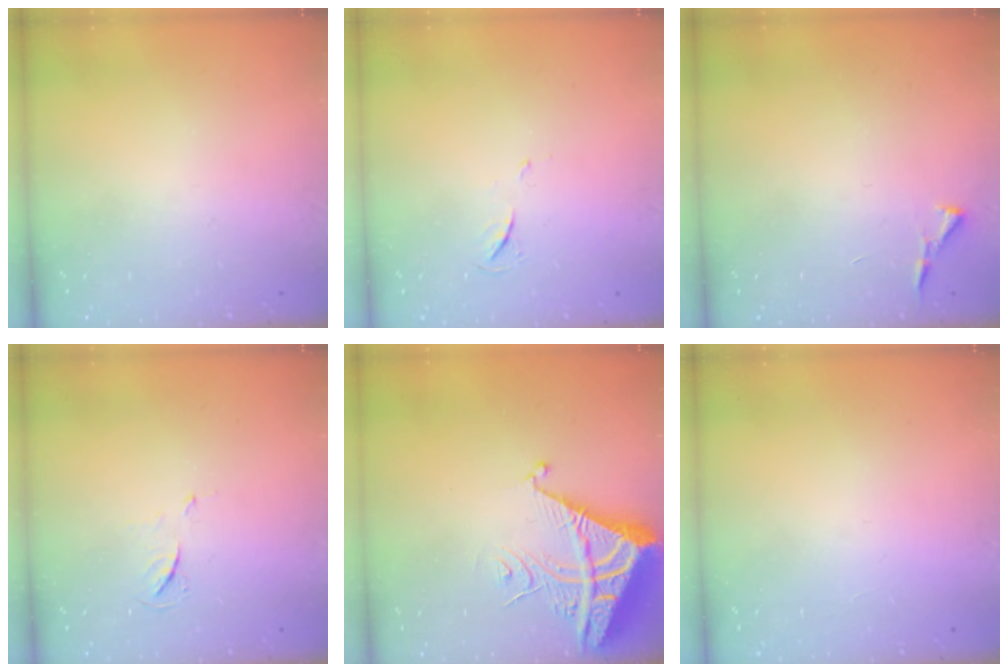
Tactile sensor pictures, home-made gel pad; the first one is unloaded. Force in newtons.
{"total": 4.1, "press": 4.1, "slide": 0.6}
{"total": 3.5, "press": 3.4, "slide": 0.5}
{"total": 4.9, "press": 4.9, "slide": 0.7}
{"total": 7.0, "press": 6.9, "slide": 0.7}
{"total": 1.6, "press": 1.6, "slide": 0.1}